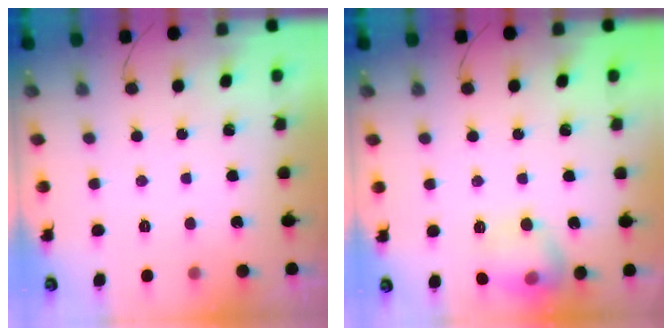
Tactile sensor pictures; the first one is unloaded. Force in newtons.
{"total": 11.8, "press": 11.7, "slide": 0.9}